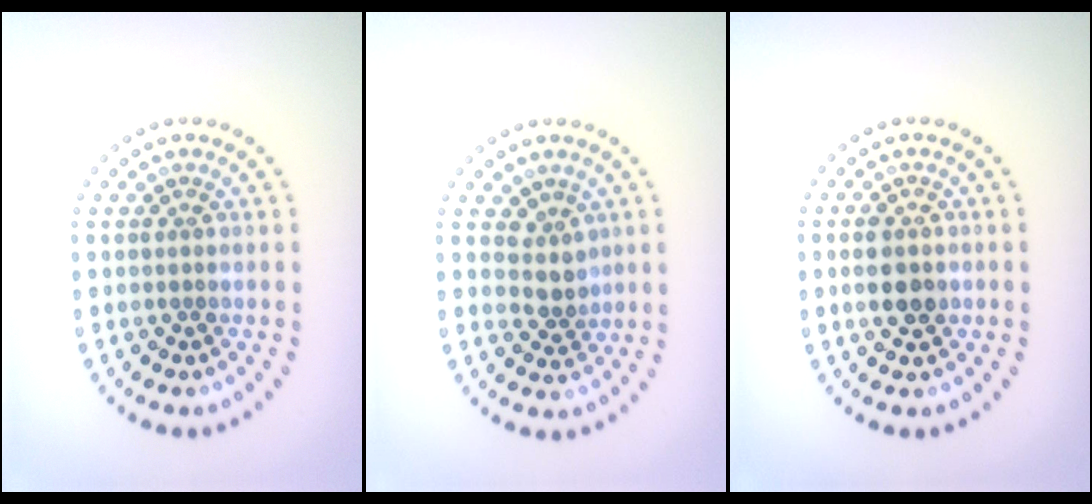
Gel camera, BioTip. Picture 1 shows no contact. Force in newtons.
{"total": 2.2, "press": 1.7, "slide": 1.4}
{"total": 2.7, "press": 2.7, "slide": 0.2}